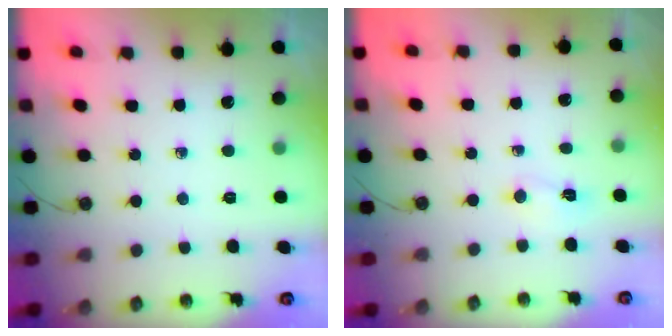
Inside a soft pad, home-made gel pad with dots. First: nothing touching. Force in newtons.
{"total": 2.7, "press": 2.7, "slide": 0.5}